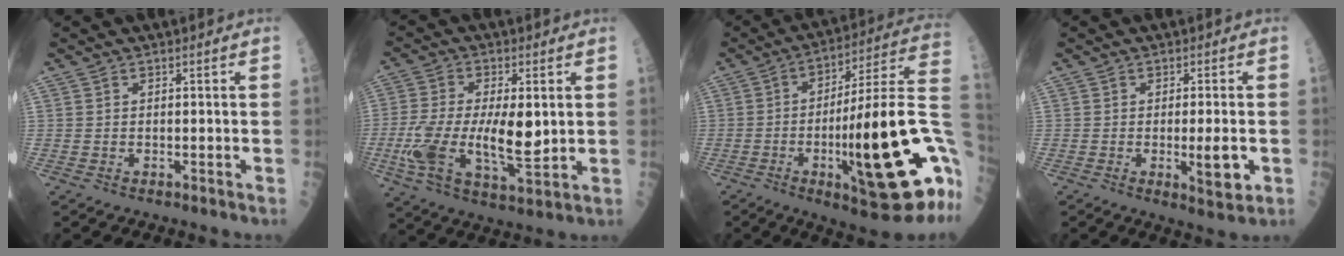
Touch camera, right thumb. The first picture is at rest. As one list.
[{"total": 15.6, "force": [-0.5, 6.2, 14.3], "torque": [-0.284, -0.015, -0.005]}, {"total": 27.1, "force": [-6.9, 4.7, 25.8], "torque": [-0.355, 0.010, -0.099]}, {"total": 5.5, "force": [-1.0, 1.2, 5.3], "torque": [-0.074, -0.011, -0.010]}]